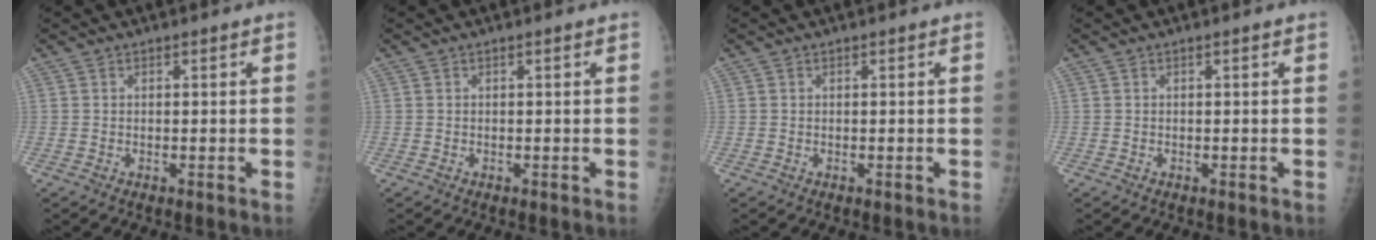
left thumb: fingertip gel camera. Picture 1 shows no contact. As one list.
[{"total": 0.0}, {"total": 0.0}, {"total": 0.0}]